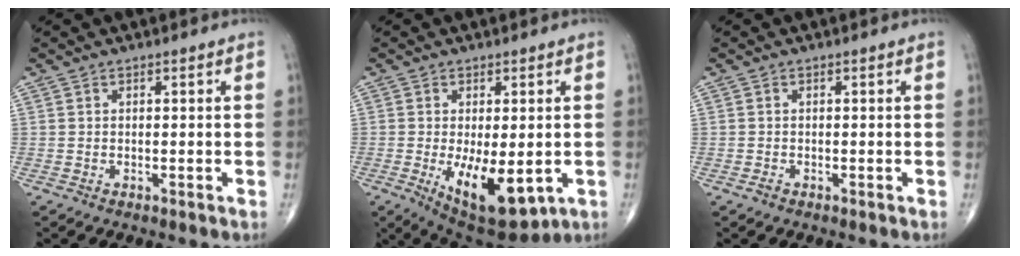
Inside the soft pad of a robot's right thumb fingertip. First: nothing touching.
{"total": 12.8, "force": [-3.0, 5.5, 11.1], "torque": [-0.164, -0.023, -0.026]}
{"total": 0.8, "force": [-0.5, 0.5, 0.3], "torque": [-0.007, 0.000, -0.011]}